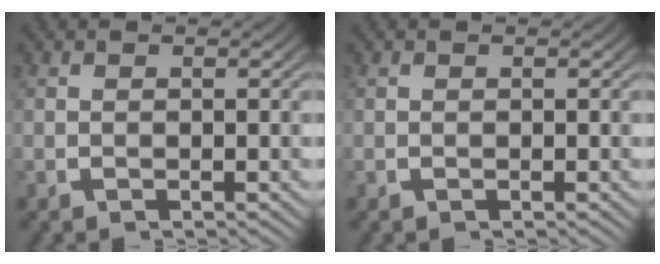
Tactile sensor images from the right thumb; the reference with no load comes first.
{"total": 0.0}